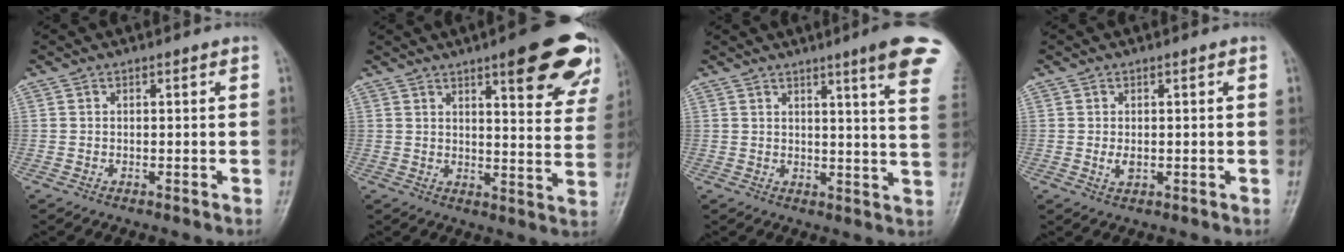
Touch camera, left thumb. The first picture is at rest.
{"total": 17.6, "force": [10.2, 4.6, 13.7], "torque": [-0.137, -0.041, 0.123]}
{"total": 13.1, "force": [8.1, 0.6, 10.3], "torque": [-0.115, -0.034, 0.084]}
{"total": 2.0, "force": [0.0, 1.1, 1.7], "torque": [-0.026, -0.004, 0.003]}